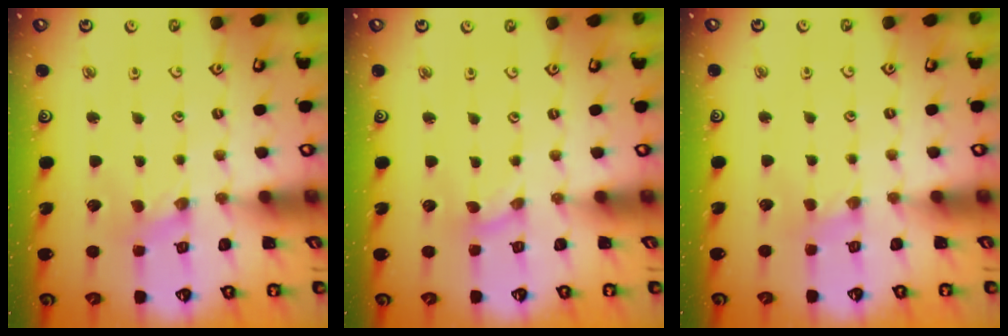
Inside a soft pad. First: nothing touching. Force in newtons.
{"total": 0.0}
{"total": 1.5, "press": 1.4, "slide": 0.3}